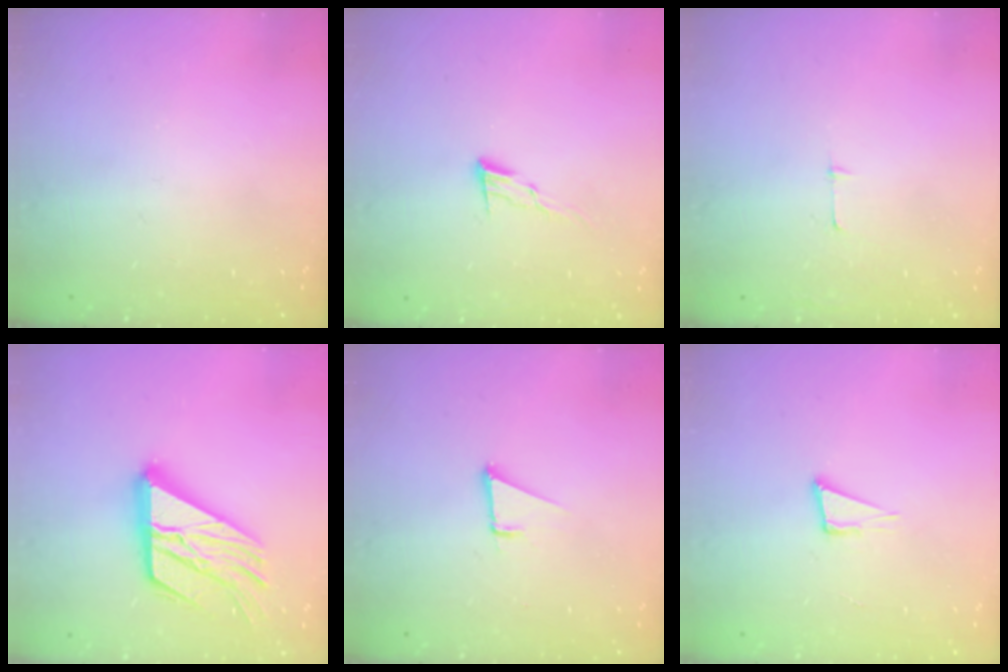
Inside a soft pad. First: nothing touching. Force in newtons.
{"total": 6.1, "press": 6.1, "slide": 0.6}
{"total": 3.7, "press": 3.7, "slide": 0.3}
{"total": 20.1, "press": 20.0, "slide": 2.1}
{"total": 1.9, "press": 1.9, "slide": 0.1}
{"total": 5.1, "press": 3.9, "slide": 3.2}